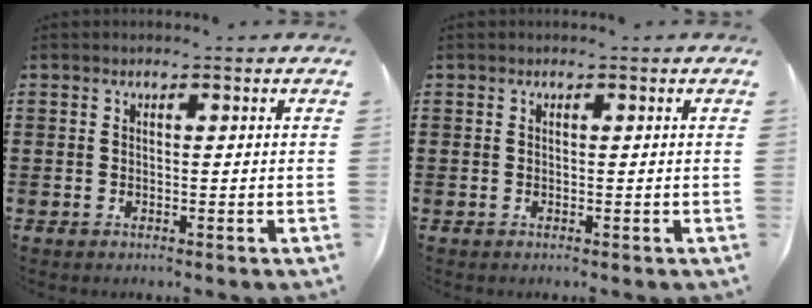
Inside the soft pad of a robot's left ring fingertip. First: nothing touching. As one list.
[{"total": 0.0}]